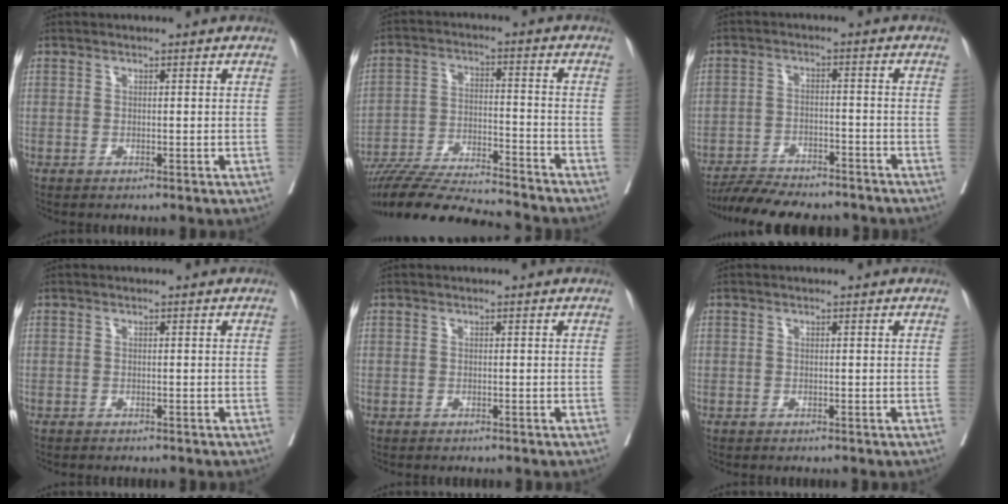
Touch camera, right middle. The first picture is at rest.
{"total": 20.2, "force": [-18.4, 1.2, 8.3], "torque": [-0.155, -0.032, -0.292]}
{"total": 12.3, "force": [-11.3, 2.4, 4.3], "torque": [-0.063, 0.003, -0.167]}
{"total": 2.2, "force": [-2.0, 0.4, 0.8], "torque": [-0.017, -0.003, -0.023]}
{"total": 0.7, "force": [-0.6, 0.2, 0.3], "torque": [-0.006, -0.001, -0.009]}
{"total": 0.0}